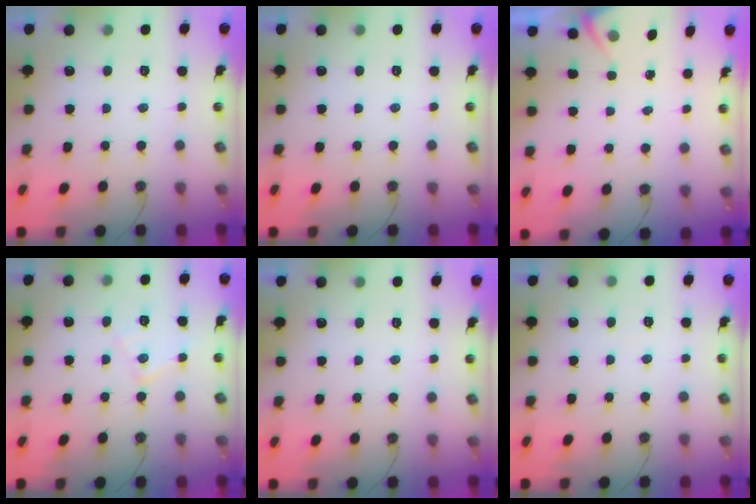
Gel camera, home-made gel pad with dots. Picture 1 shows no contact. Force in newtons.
{"total": 0.0}
{"total": 2.4, "press": 2.4, "slide": 0.4}
{"total": 7.5, "press": 7.5, "slide": 0.6}
{"total": 0.0}
{"total": 3.2, "press": 3.2, "slide": 0.5}